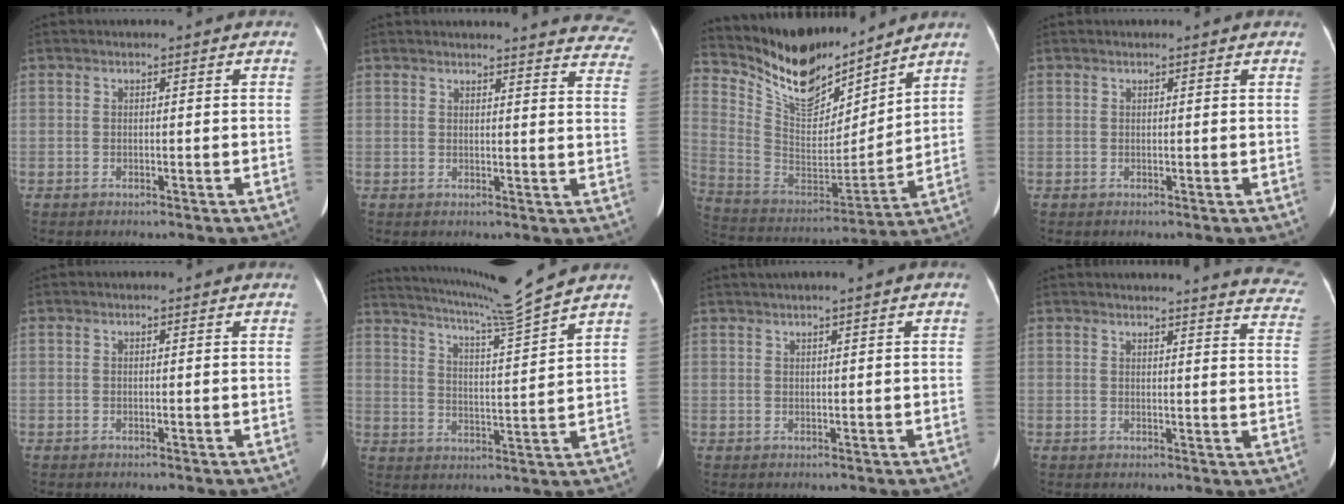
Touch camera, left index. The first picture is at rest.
{"total": 19.5, "force": [18.8, 2.7, 4.5], "torque": [-0.033, -0.086, 0.184]}
{"total": 15.7, "force": [14.0, 4.3, 5.8], "torque": [-0.122, -0.013, 0.271]}
{"total": 1.7, "force": [1.6, 0.3, 0.7], "torque": [-0.014, 0.018, 0.017]}
{"total": 0.0}
{"total": 11.4, "force": [10.2, -3.1, 4.1], "torque": [-0.084, -0.035, 0.168]}
{"total": 2.0, "force": [1.2, -0.4, 1.6], "torque": [-0.038, 0.013, 0.031]}
{"total": 17.8, "force": [17.2, 1.6, 4.0], "torque": [-0.024, -0.089, 0.165]}